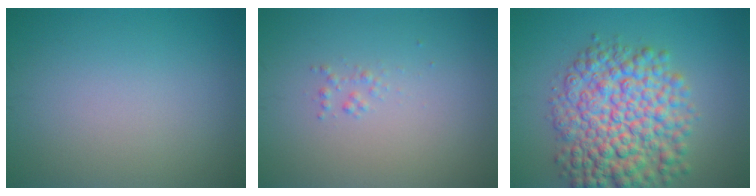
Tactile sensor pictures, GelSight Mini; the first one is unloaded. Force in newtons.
{"total": 0.7, "press": 0.7, "slide": 0.0}
{"total": 9.8, "press": 9.8, "slide": 0.2}